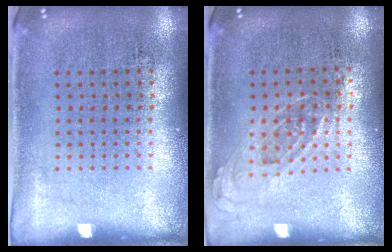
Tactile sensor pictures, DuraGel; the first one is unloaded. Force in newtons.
{"total": 0.7, "press": 0.6, "slide": 0.3}